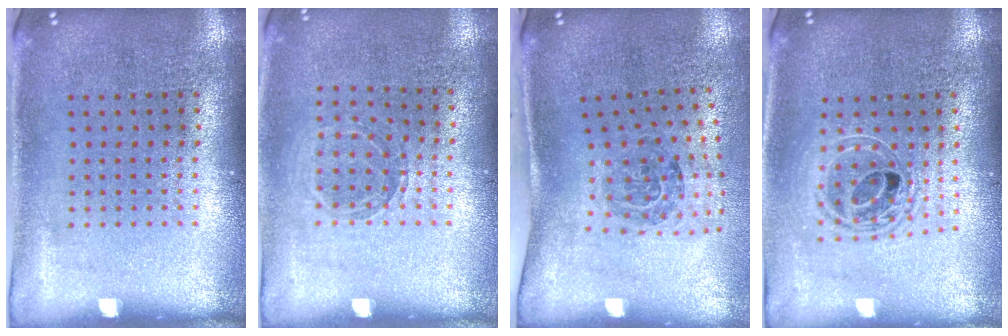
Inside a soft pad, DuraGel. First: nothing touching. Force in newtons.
{"total": 1.0, "press": 1.0, "slide": 0.1}
{"total": 1.5, "press": 1.2, "slide": 1.0}
{"total": 1.6, "press": 1.4, "slide": 0.8}